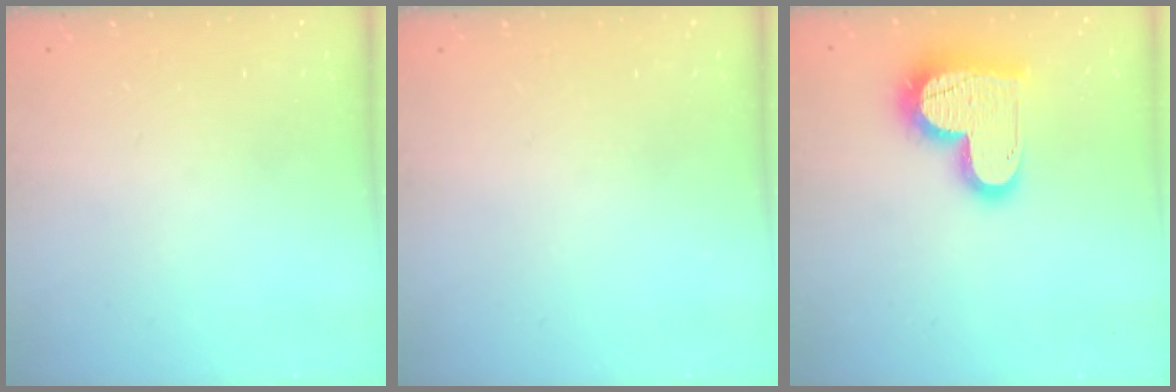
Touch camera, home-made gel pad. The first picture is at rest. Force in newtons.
{"total": 0.0}
{"total": 16.8, "press": 16.8, "slide": 1.1}